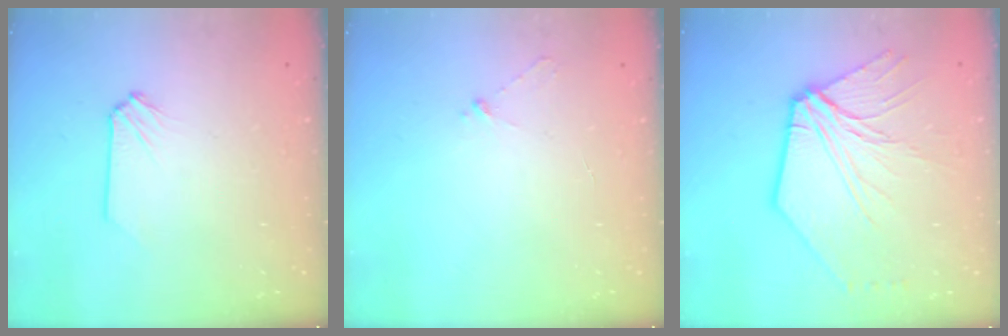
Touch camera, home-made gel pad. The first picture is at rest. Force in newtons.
{"total": 3.1, "press": 3.1, "slide": 0.4}
{"total": 9.0, "press": 8.9, "slide": 1.3}